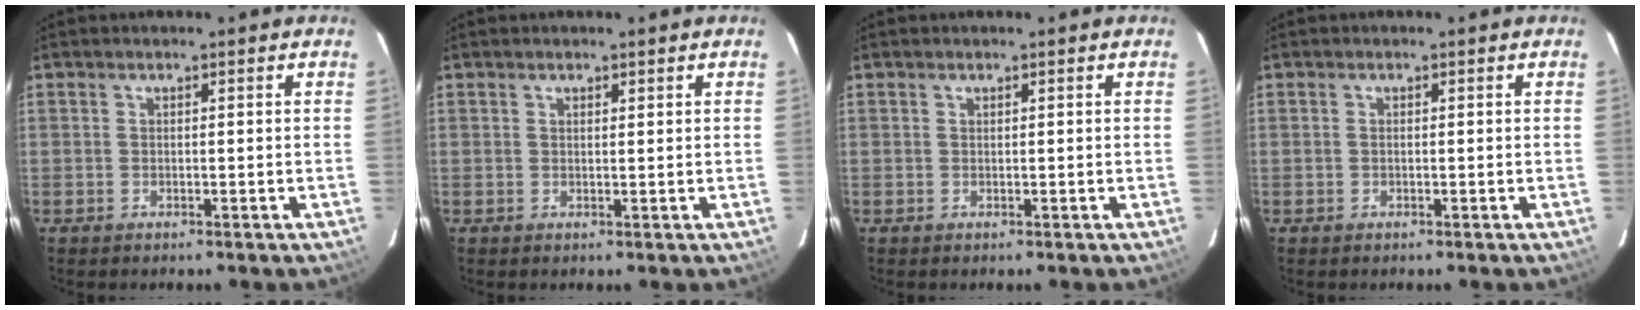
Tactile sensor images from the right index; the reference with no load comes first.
{"total": 0.7, "force": [0.6, 0.3, 0.3], "torque": [-0.005, 0.001, 0.011]}
{"total": 0.0}
{"total": 0.0}